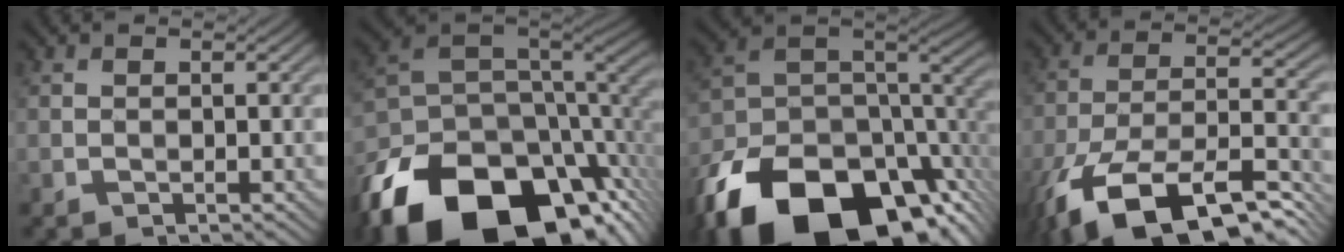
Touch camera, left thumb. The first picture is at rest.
{"total": 19.1, "force": [-10.3, 10.3, 12.3], "torque": [-0.283, -0.039, -0.143]}
{"total": 19.8, "force": [-12.3, 10.0, 11.9], "torque": [-0.257, -0.037, -0.186]}
{"total": 16.9, "force": [-11.8, 6.0, 10.6], "torque": [-0.233, -0.025, -0.198]}